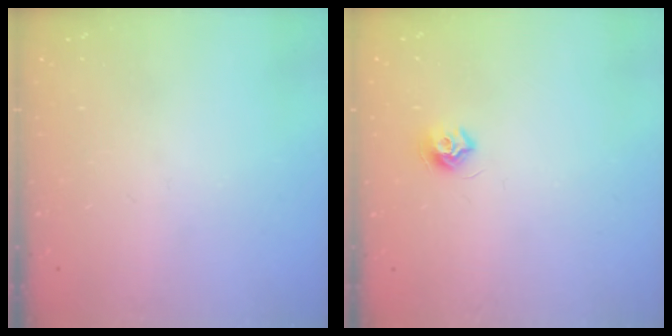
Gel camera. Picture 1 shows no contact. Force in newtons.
{"total": 7.6, "press": 7.5, "slide": 0.5}